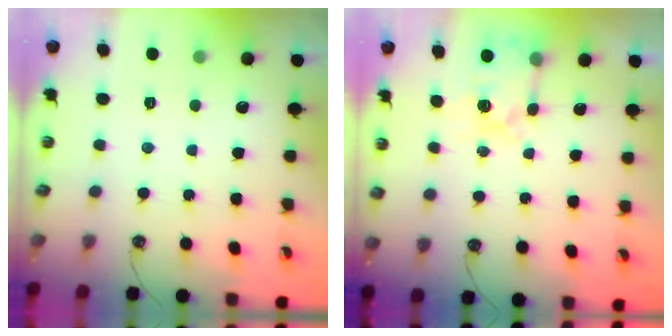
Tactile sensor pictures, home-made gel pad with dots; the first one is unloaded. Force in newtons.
{"total": 5.8, "press": 5.7, "slide": 0.8}